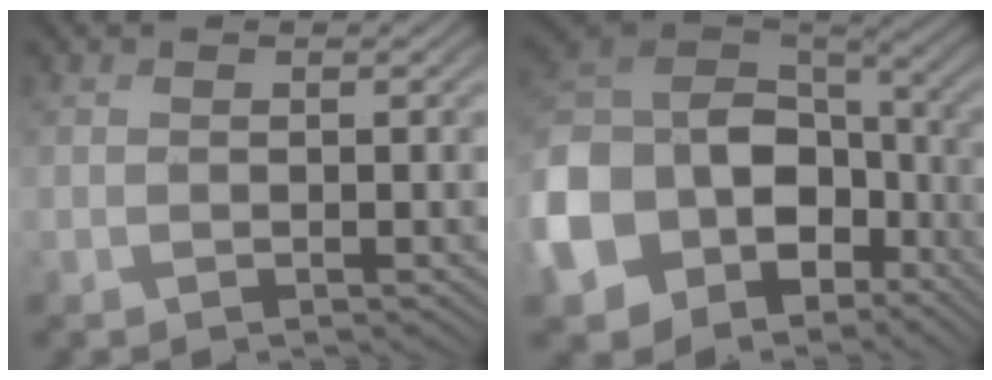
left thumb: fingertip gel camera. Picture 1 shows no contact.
{"total": 16.4, "force": [-6.0, 12.4, 9.0], "torque": [-0.256, -0.034, -0.112]}